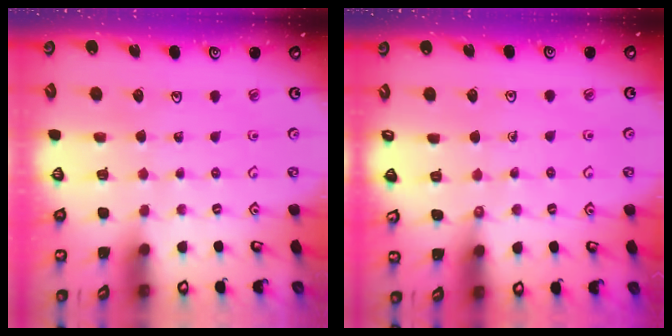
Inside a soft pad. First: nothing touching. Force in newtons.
{"total": 3.3, "press": 3.3, "slide": 0.2}